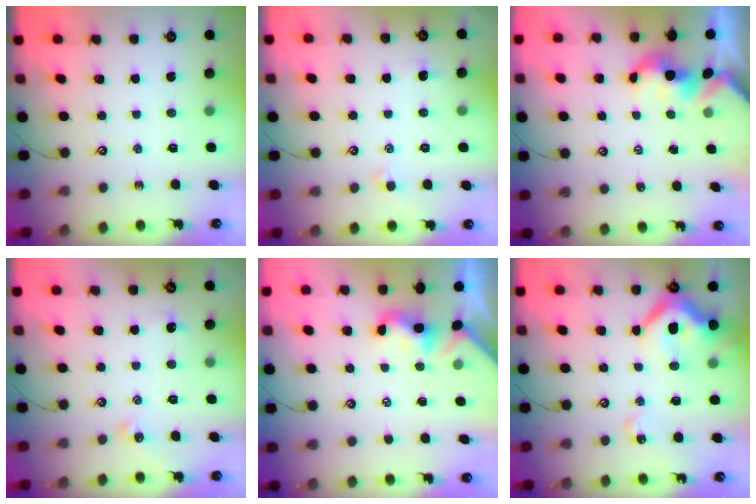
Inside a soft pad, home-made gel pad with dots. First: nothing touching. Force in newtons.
{"total": 0.8, "press": 0.6, "slide": 0.5}
{"total": 2.0, "press": 2.0, "slide": 0.2}
{"total": 1.4, "press": 1.3, "slide": 0.5}
{"total": 2.0, "press": 2.0, "slide": 0.5}
{"total": 12.4, "press": 12.3, "slide": 1.4}